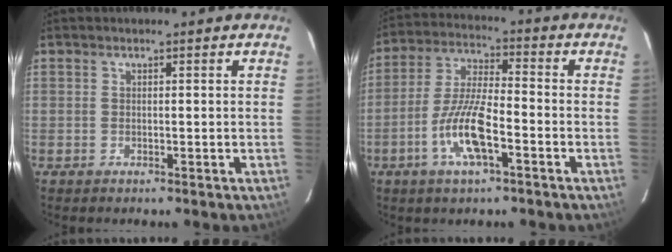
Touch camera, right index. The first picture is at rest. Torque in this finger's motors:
{"motor_torque": [0.82, -0.64, 0.71, 0.09]}